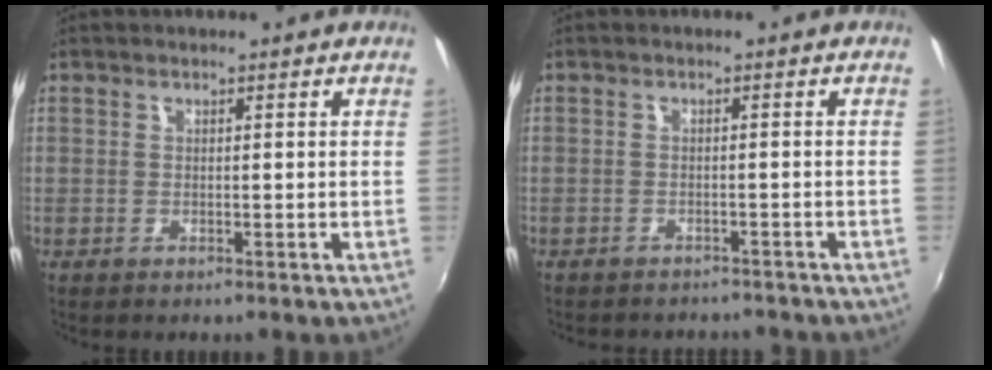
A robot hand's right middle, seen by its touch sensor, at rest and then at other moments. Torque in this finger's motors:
{"motor_torque": [0.95, -1.19, 0.10, 0.06]}